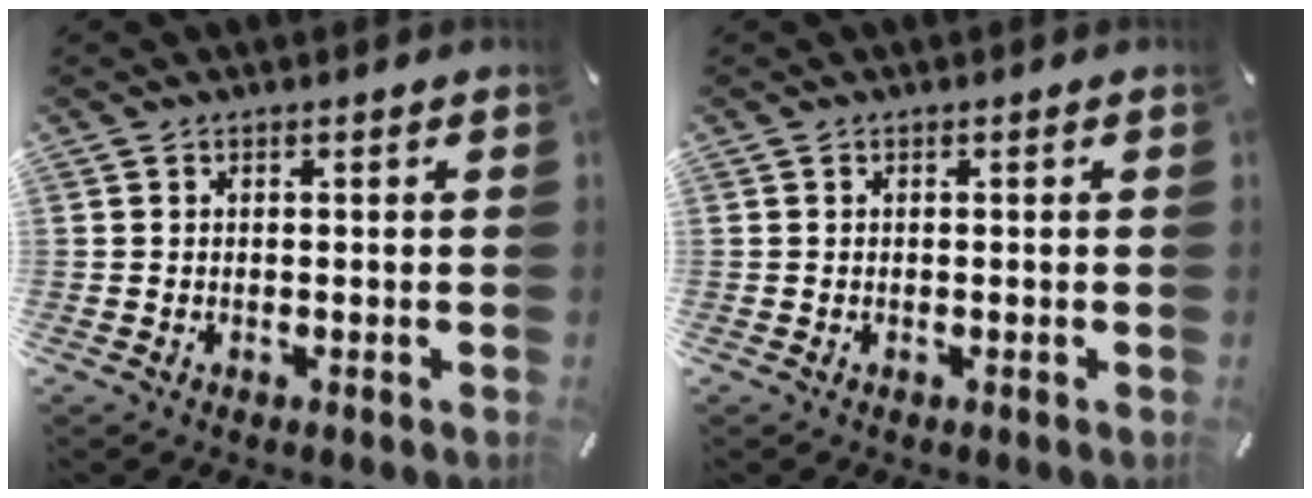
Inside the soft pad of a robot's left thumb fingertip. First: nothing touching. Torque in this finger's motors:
{"motor_torque": [-0.01, 0.01, -0.01, 0.00, 0.00]}